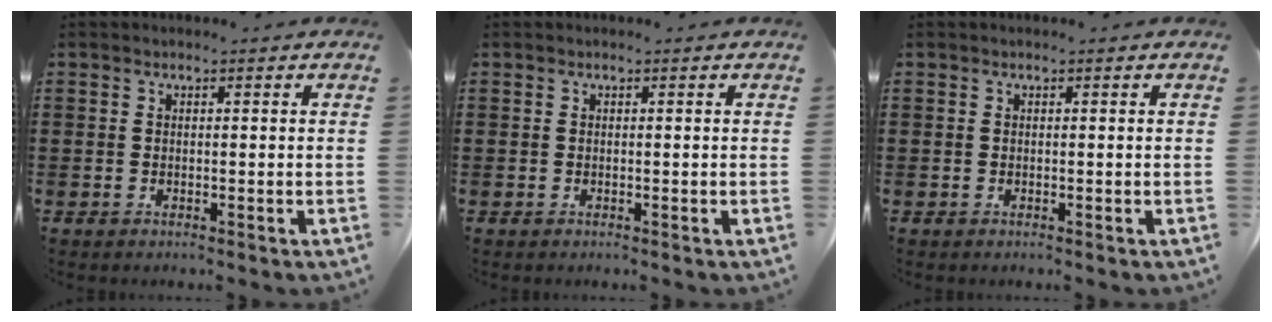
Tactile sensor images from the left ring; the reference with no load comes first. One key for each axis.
{"total": 0.0}
{"total": 0.0}